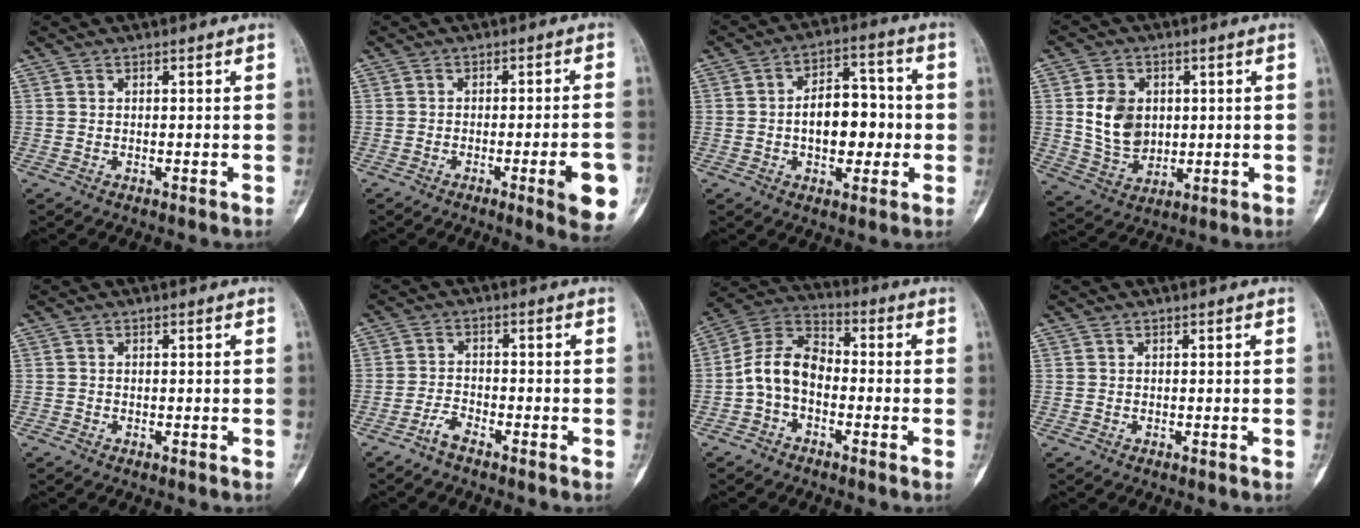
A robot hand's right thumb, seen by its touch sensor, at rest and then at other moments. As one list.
[{"total": 9.4, "force": [-3.3, 1.3, 8.7], "torque": [-0.108, 0.006, -0.039]}, {"total": 11.7, "force": [-1.1, 7.2, 9.1], "torque": [-0.103, 0.028, -0.021]}, {"total": 8.0, "force": [1.0, 6.5, 4.6], "torque": [-0.057, -0.008, 0.025]}, {"total": 0.0}, {"total": 2.9, "force": [-2.4, 0.7, 1.5], "torque": [-0.037, 0.014, -0.052]}, {"total": 9.4, "force": [-2.1, 6.2, 6.8], "torque": [-0.119, 0.036, -0.055]}, {"total": 0.0}]